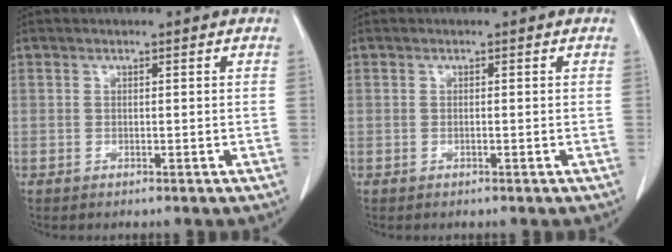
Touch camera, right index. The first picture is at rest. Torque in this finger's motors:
{"motor_torque": [-0.09, 0.07, -0.01, 0.01]}